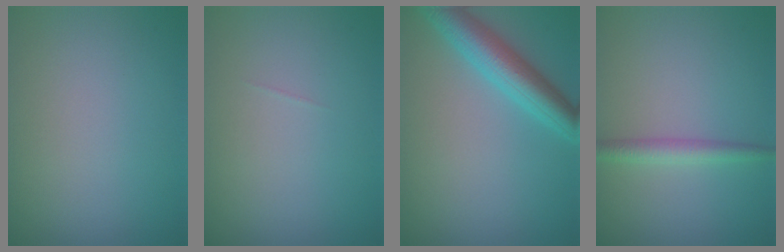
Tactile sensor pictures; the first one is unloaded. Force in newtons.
{"total": 0.0}
{"total": 4.9, "press": 4.9, "slide": 0.2}
{"total": 1.9, "press": 1.9, "slide": 0.1}